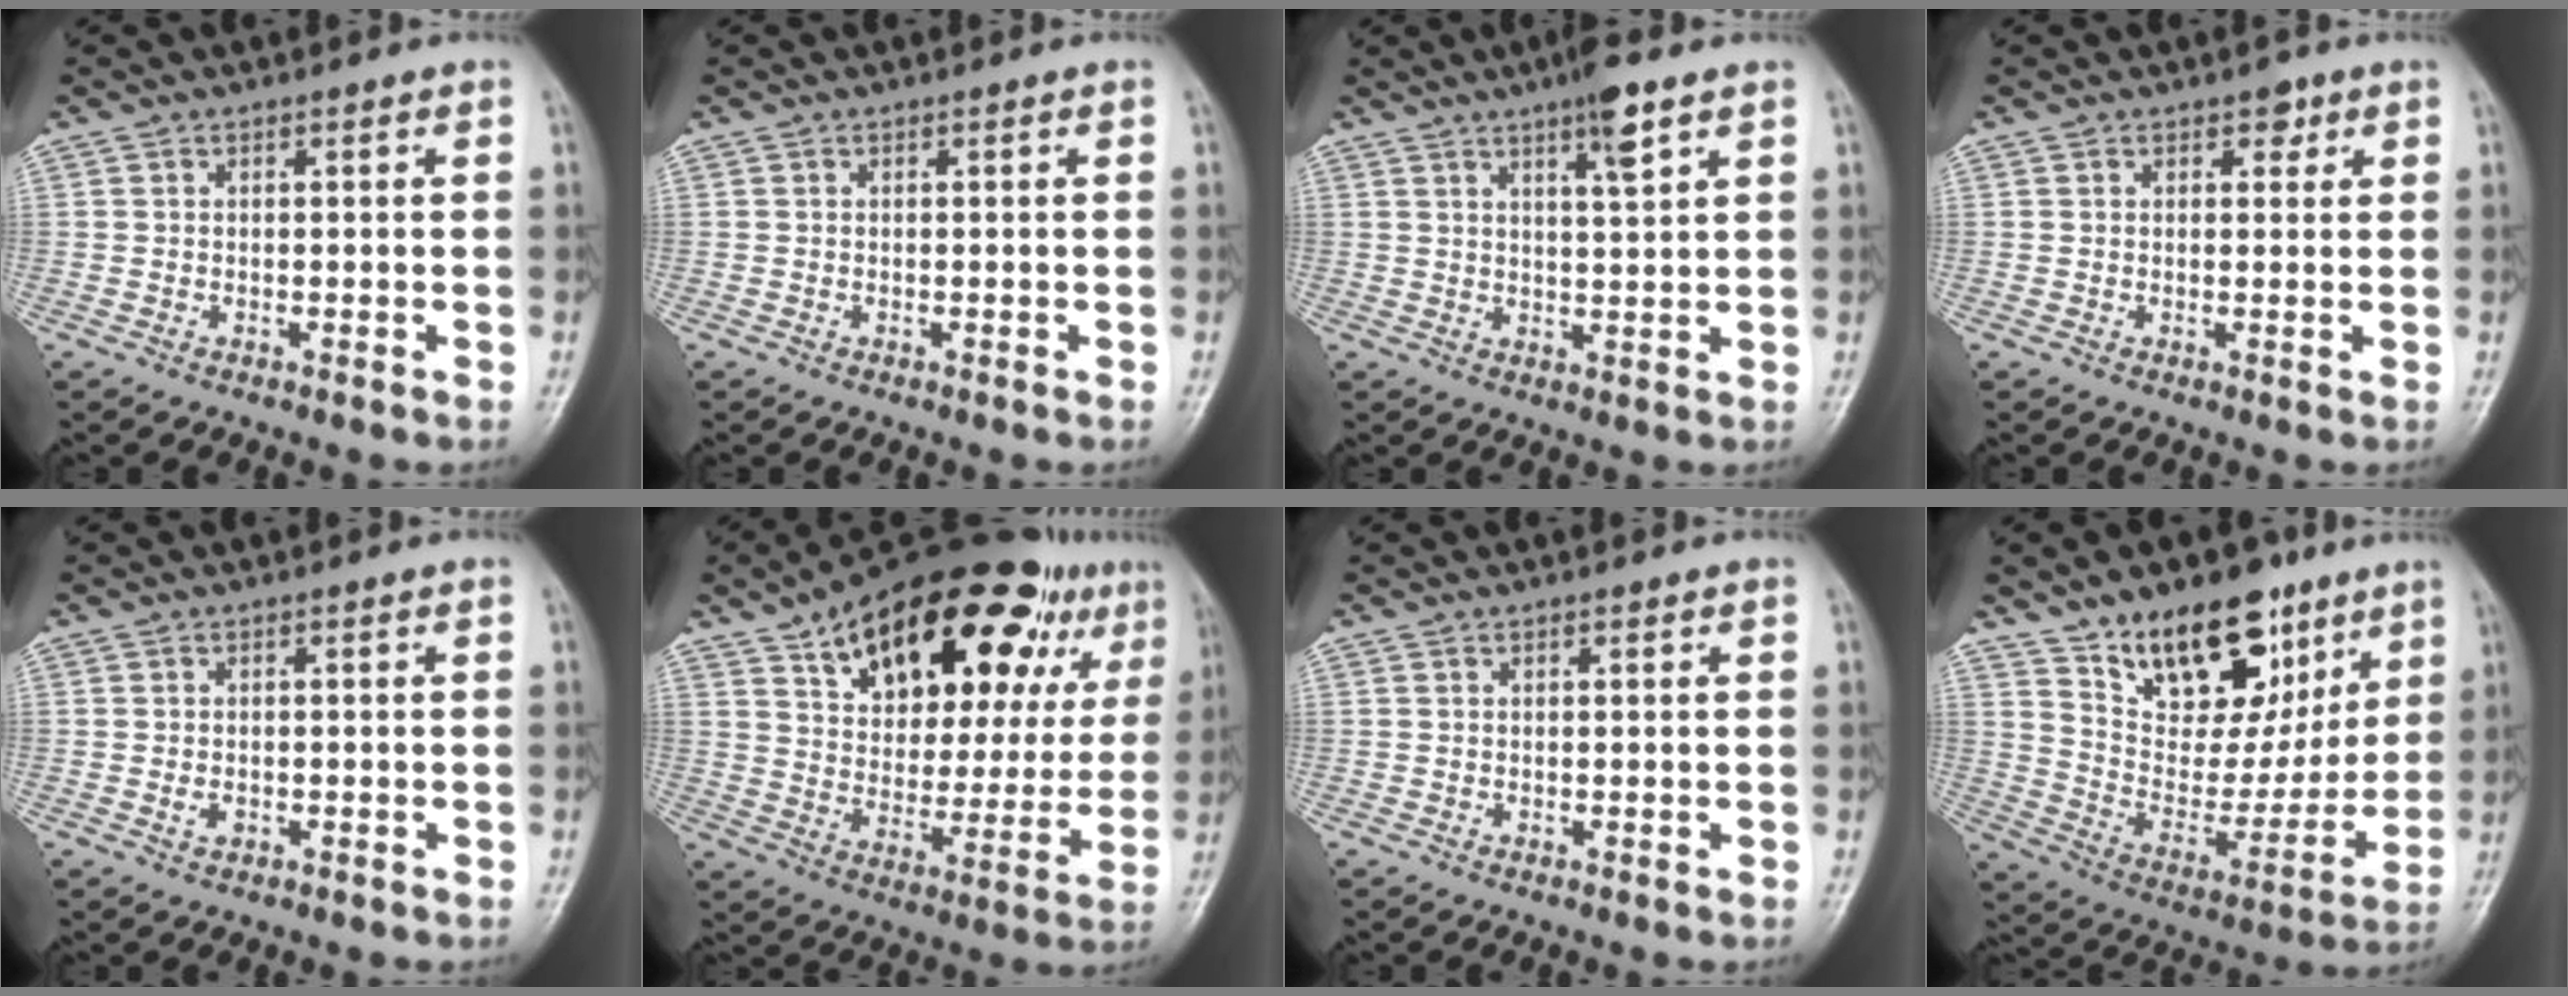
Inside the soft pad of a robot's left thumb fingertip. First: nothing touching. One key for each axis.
{"total": 0.0}
{"total": 6.4, "fx": 3.8, "fy": 1.0, "fz": 5.1, "tx": -0.080, "ty": -0.016, "tz": 0.061}
{"total": 2.4, "fx": 1.4, "fy": 1.5, "fz": 1.3, "tx": -0.001, "ty": -0.003, "tz": 0.015}
{"total": 1.5, "fx": -0.3, "fy": 1.1, "fz": 1.0, "tx": -0.015, "ty": -0.001, "tz": -0.004}
{"total": 30.0, "fx": 16.8, "fy": 13.4, "fz": 20.9, "tx": -0.276, "ty": -0.019, "tz": 0.255}
{"total": 0.7, "fx": 0.4, "fy": 0.3, "fz": 0.5, "tx": -0.008, "ty": -0.001, "tz": 0.006}
{"total": 21.9, "fx": 13.1, "fy": 12.2, "fz": 12.6, "tx": -0.134, "ty": -0.057, "tz": 0.224}